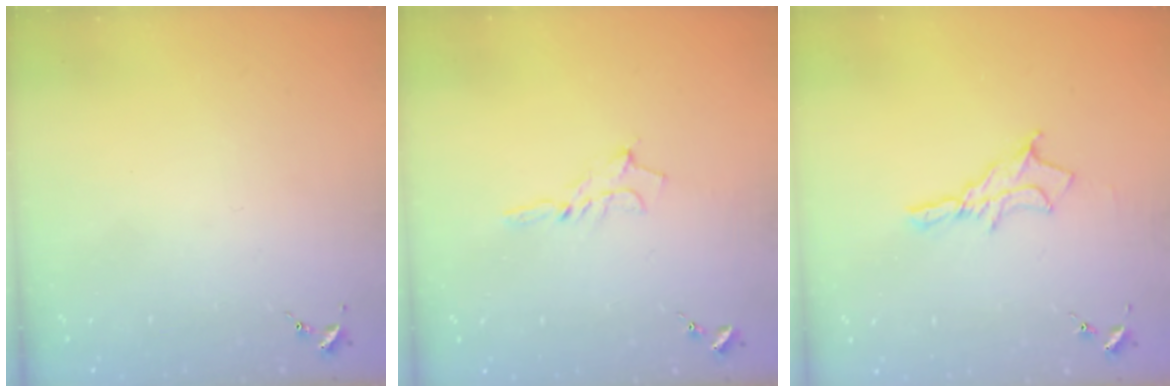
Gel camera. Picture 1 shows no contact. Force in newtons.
{"total": 5.9, "press": 5.9, "slide": 0.7}
{"total": 10.4, "press": 10.3, "slide": 0.7}